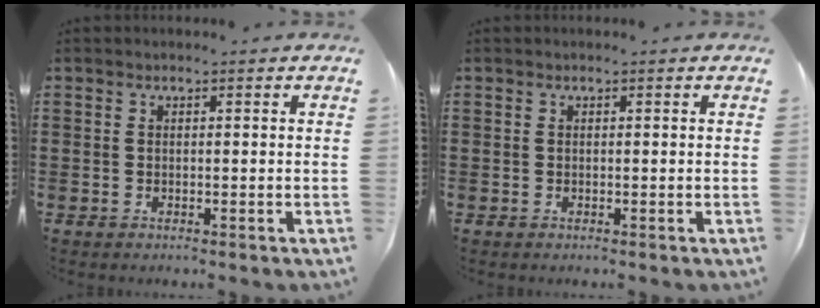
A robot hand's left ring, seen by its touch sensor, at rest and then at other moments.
{"total": 0.0}